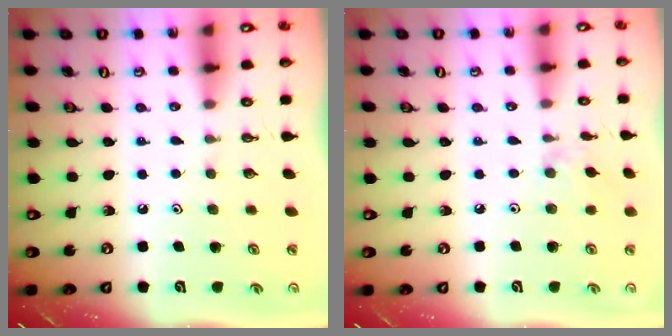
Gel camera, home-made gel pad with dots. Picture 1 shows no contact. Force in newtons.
{"total": 2.3, "press": 2.3, "slide": 0.4}